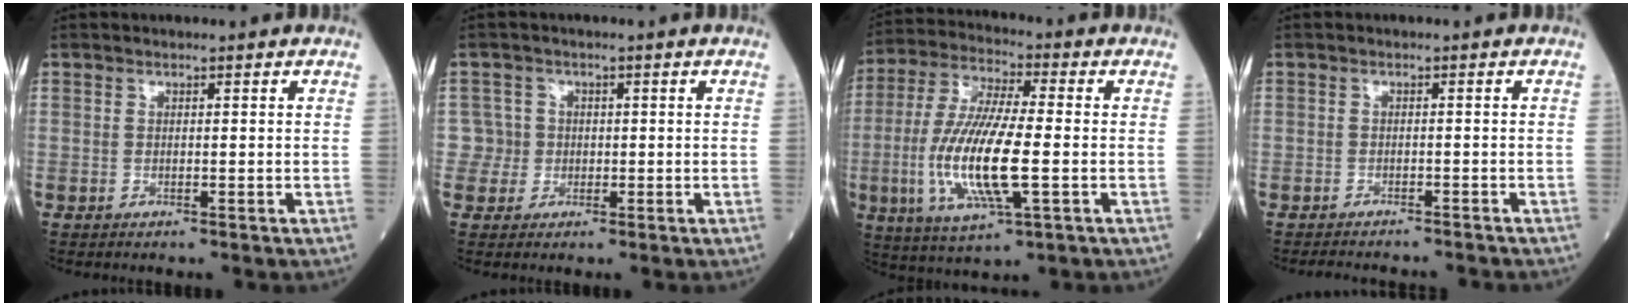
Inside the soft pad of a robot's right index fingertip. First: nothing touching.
{"total": 2.6, "force": [-0.3, 2.5, -0.5], "torque": [0.023, 0.010, -0.009]}
{"total": 14.8, "force": [-2.6, 2.7, 14.4], "torque": [-0.301, -0.013, -0.048]}
{"total": 6.2, "force": [-6.0, 1.1, 1.3], "torque": [-0.012, -0.005, -0.077]}